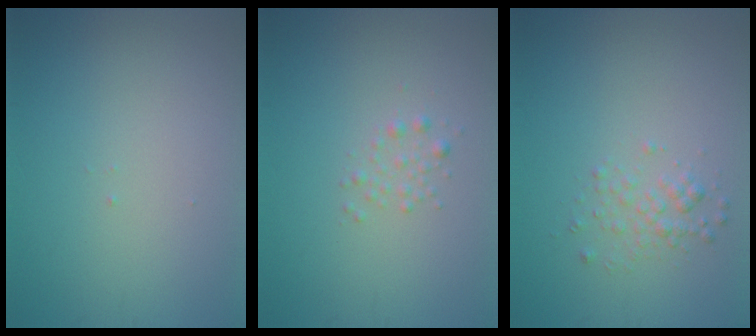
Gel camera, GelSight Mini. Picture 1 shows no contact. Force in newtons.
{"total": 1.1, "press": 1.1, "slide": 0.0}
{"total": 1.5, "press": 1.5, "slide": 0.1}